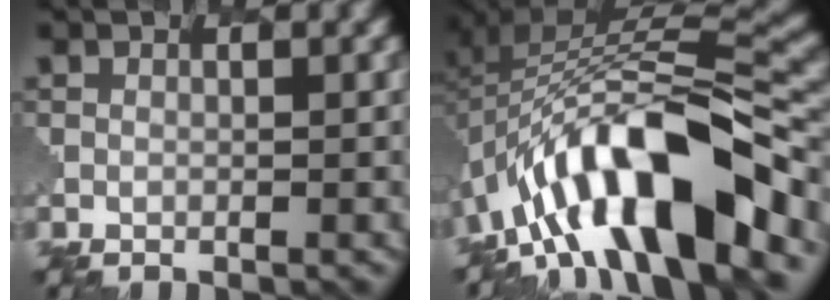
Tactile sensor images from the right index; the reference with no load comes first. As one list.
[{"total": 13.7, "force": [-6.8, 4.6, 11.0], "torque": [-0.160, 0.016, -0.106]}]